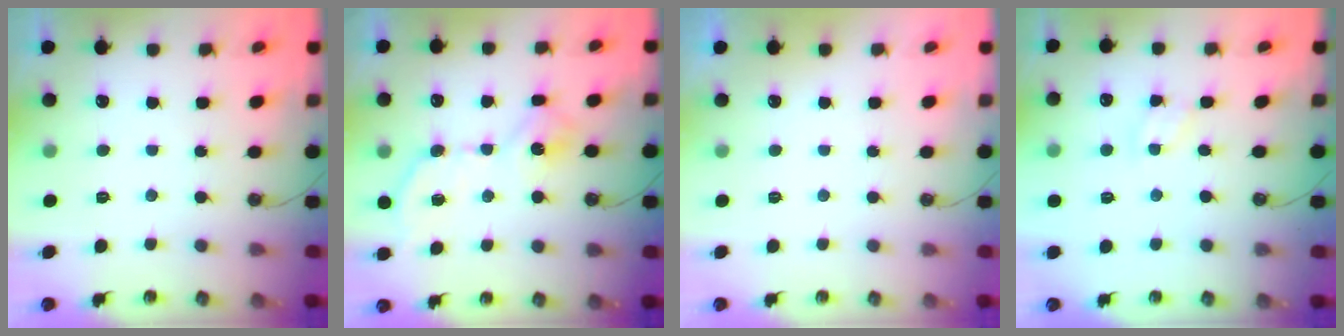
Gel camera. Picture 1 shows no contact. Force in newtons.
{"total": 11.3, "press": 11.3, "slide": 0.4}
{"total": 0.0}
{"total": 2.0, "press": 2.0, "slide": 0.3}